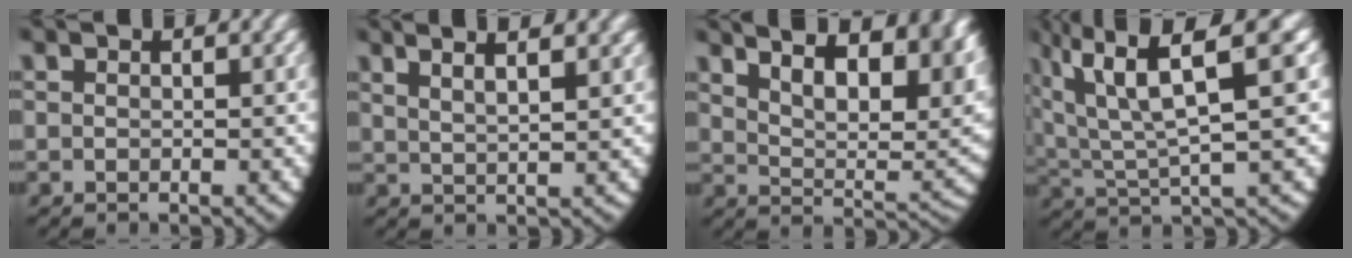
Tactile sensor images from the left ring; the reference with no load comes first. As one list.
[{"total": 5.0, "force": [3.2, 1.9, 3.4], "torque": [-0.051, 0.007, 0.050]}, {"total": 15.3, "force": [6.3, 8.6, 11.0], "torque": [-0.142, 0.017, 0.076]}, {"total": 9.5, "force": [3.4, 4.4, 7.7], "torque": [-0.142, -0.001, 0.064]}]